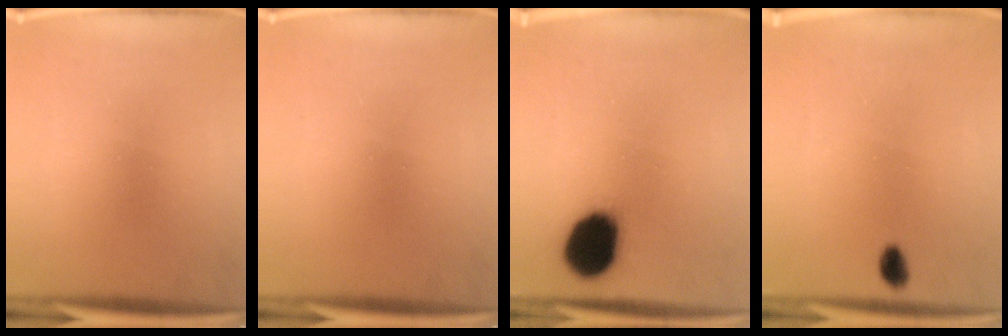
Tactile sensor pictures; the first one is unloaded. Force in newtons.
{"total": 0.0}
{"total": 15.2}
{"total": 2.1}